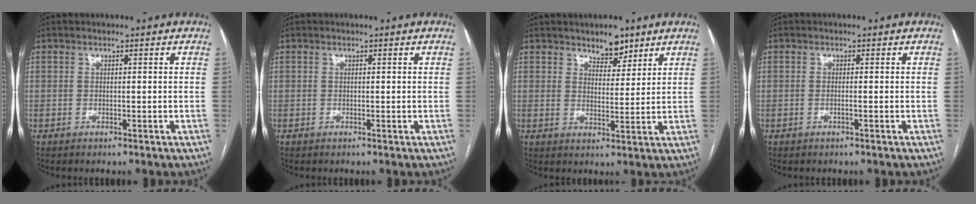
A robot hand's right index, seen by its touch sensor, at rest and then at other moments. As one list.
[{"total": 0.0}, {"total": 4.5, "force": [3.4, 2.2, 1.8], "torque": [-0.021, -0.002, 0.056]}, {"total": 0.5, "force": [-0.2, -0.1, 0.5], "torque": [-0.011, 0.001, -0.005]}]